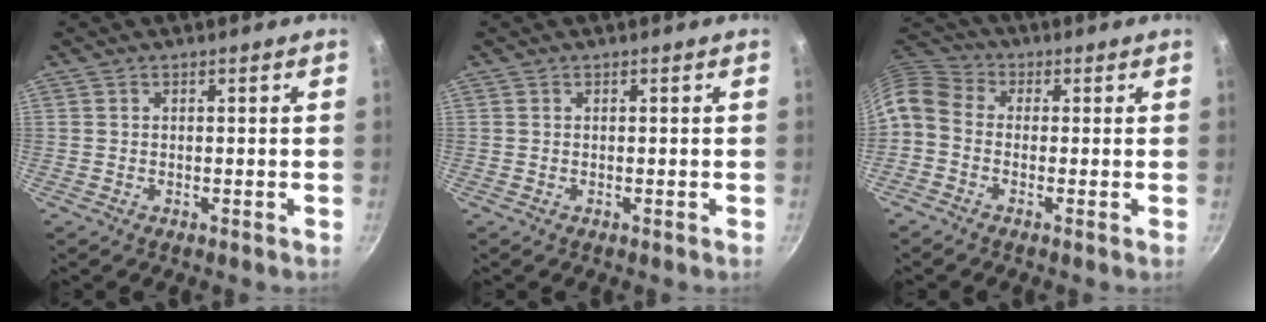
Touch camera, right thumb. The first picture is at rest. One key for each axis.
{"total": 0.0}
{"total": 7.0, "fx": -1.3, "fy": 5.4, "fz": 4.2, "tx": -0.084, "ty": 0.037, "tz": -0.045}